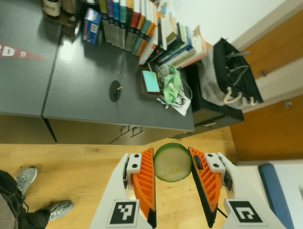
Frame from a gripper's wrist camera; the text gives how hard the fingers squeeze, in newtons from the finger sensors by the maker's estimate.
{"total": 9.2, "left": 9.7, "right": 8.7}